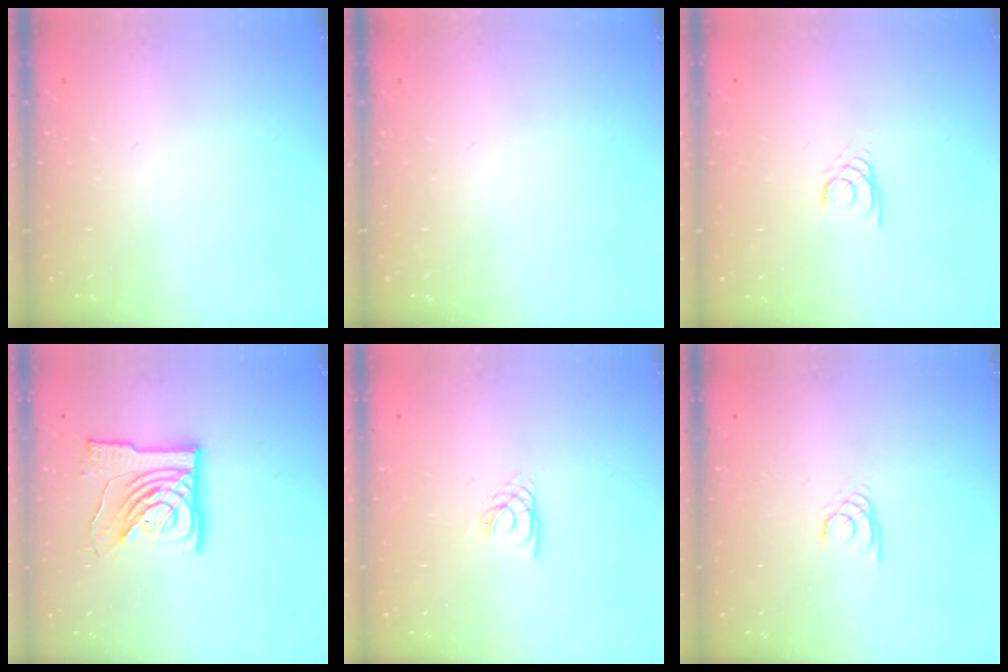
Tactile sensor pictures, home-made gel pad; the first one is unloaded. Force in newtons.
{"total": 0.0}
{"total": 2.4, "press": 2.4, "slide": 0.1}
{"total": 13.9, "press": 13.8, "slide": 1.8}
{"total": 2.2, "press": 2.2, "slide": 0.3}
{"total": 1.6, "press": 1.6, "slide": 0.2}